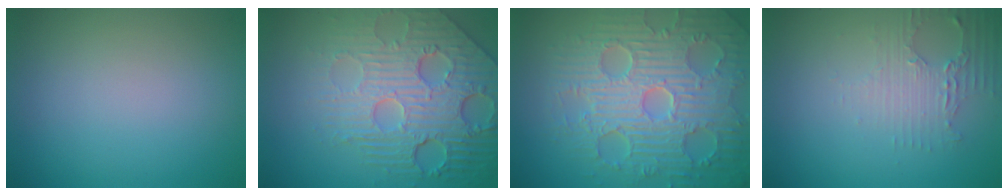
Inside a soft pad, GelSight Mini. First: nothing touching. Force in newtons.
{"total": 8.4, "press": 5.9, "slide": 5.9}
{"total": 9.1, "press": 6.7, "slide": 6.2}
{"total": 2.4, "press": 2.3, "slide": 0.9}